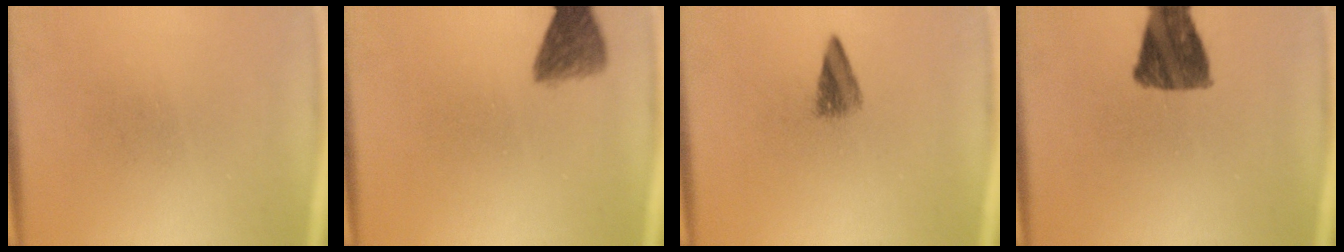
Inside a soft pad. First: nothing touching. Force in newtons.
{"total": 4.6}
{"total": 2.9}
{"total": 10.9}